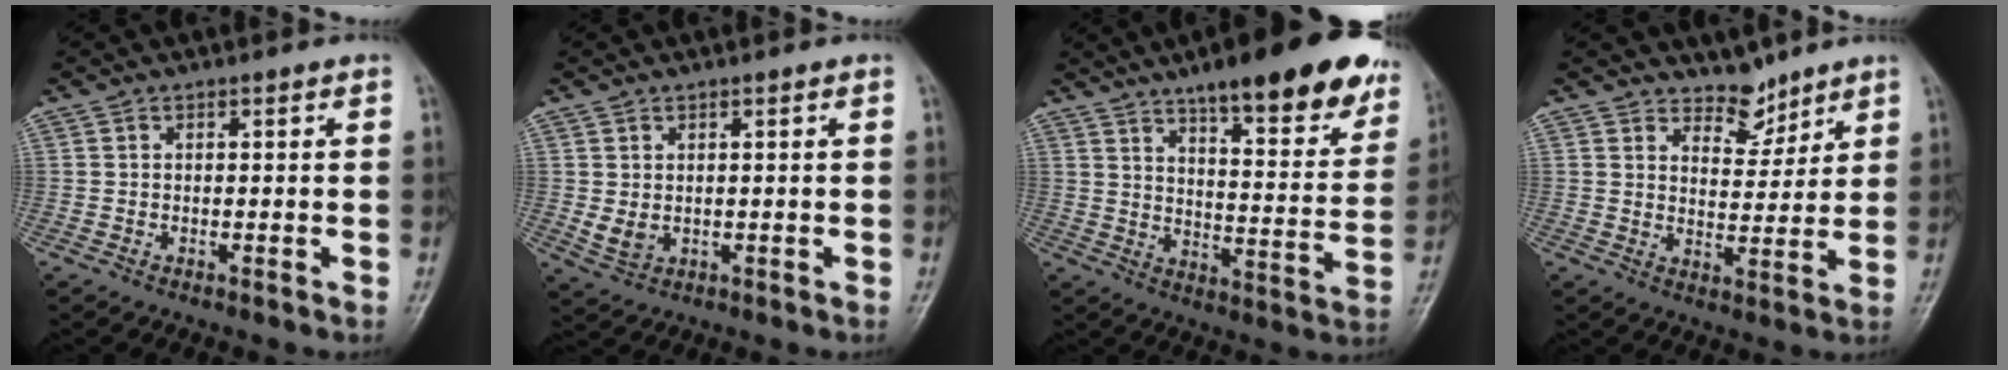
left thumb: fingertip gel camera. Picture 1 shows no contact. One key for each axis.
{"total": 3.1, "fx": 0.5, "fy": 2.0, "fz": 2.3, "tx": -0.034, "ty": -0.008, "tz": 0.019}
{"total": 23.1, "fx": 15.6, "fy": 6.2, "fz": 15.8, "tx": -0.174, "ty": -0.057, "tz": 0.212}
{"total": 5.4, "fx": 4.7, "fy": 2.5, "fz": 1.0, "tx": 0.012, "ty": -0.041, "tz": 0.081}